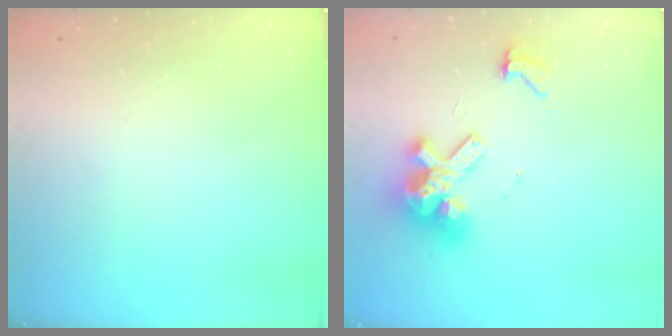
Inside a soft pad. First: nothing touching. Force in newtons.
{"total": 11.4, "press": 11.4, "slide": 1.4}